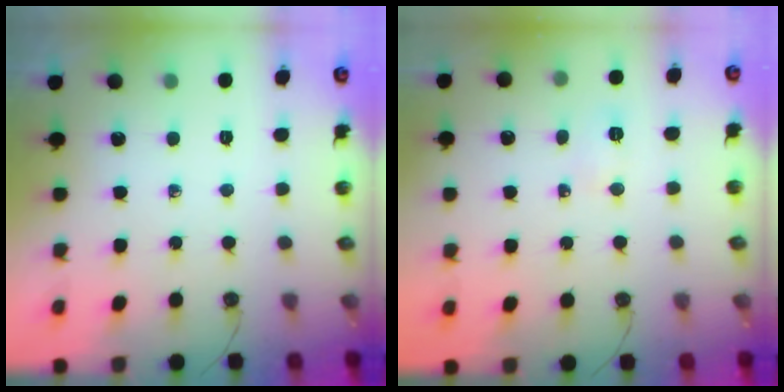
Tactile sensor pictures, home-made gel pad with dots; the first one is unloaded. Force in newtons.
{"total": 3.3, "press": 3.2, "slide": 0.9}